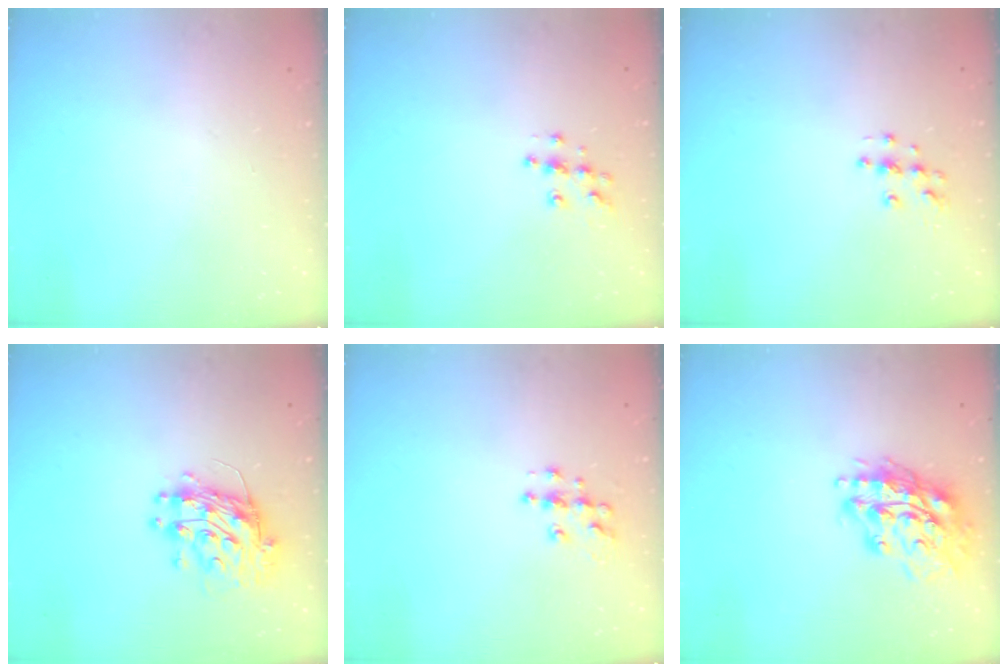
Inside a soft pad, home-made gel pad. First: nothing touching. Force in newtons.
{"total": 7.6, "press": 7.6, "slide": 0.4}
{"total": 4.8, "press": 4.8, "slide": 0.3}
{"total": 12.9, "press": 12.9, "slide": 1.1}
{"total": 7.0, "press": 6.9, "slide": 0.3}
{"total": 18.0, "press": 17.8, "slide": 2.5}